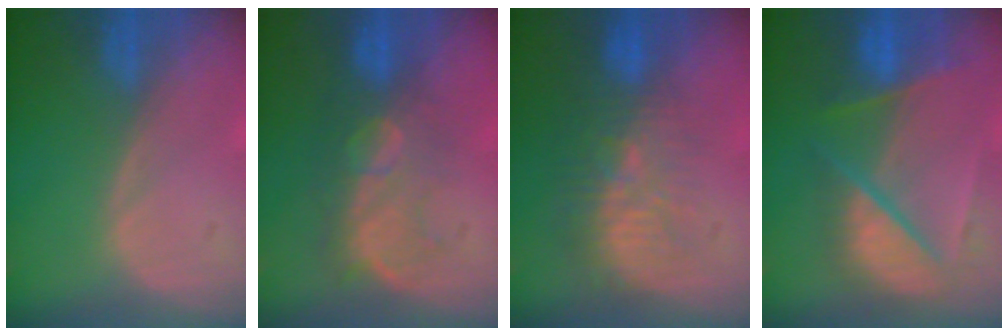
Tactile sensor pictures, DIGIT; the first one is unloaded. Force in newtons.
{"total": 8.0, "press": 7.8, "slide": 1.9}
{"total": 9.3, "press": 8.6, "slide": 3.6}
{"total": 9.3, "press": 8.1, "slide": 4.5}